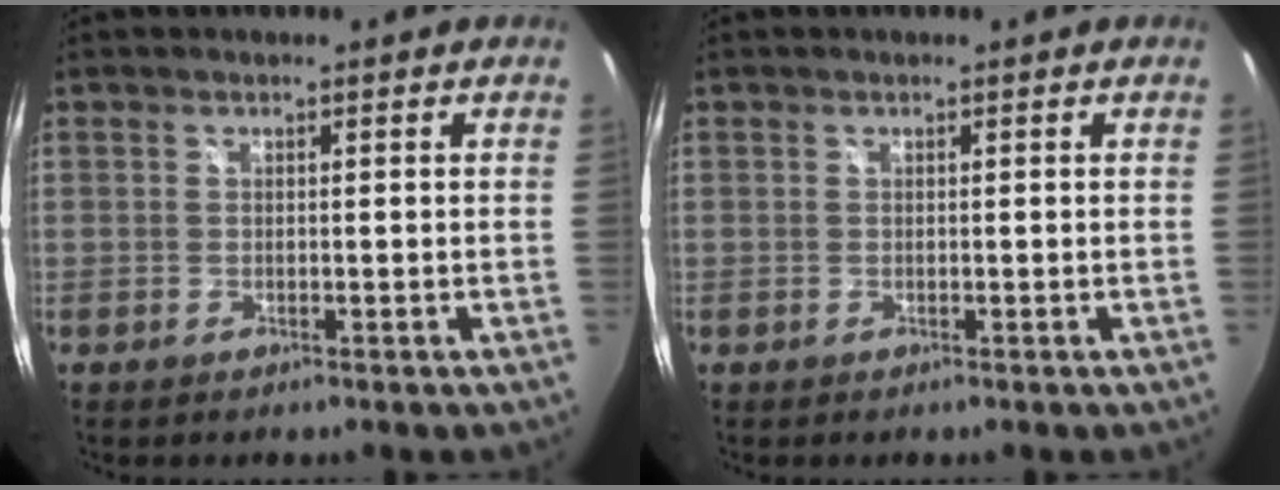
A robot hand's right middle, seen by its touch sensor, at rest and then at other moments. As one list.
[{"total": 0.0}]